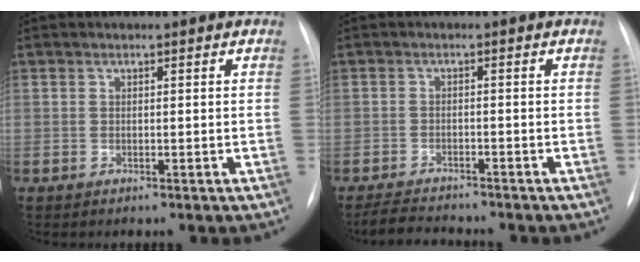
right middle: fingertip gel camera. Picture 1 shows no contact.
{"total": 5.3, "force": [-5.1, 0.6, 1.6], "torque": [-0.029, -0.019, -0.083]}